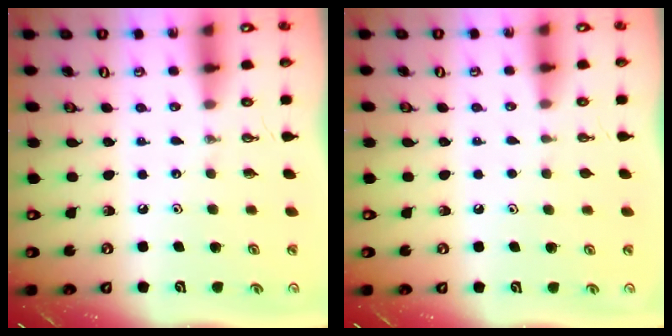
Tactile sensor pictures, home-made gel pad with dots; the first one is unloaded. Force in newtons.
{"total": 1.2, "press": 0.5, "slide": 1.0}